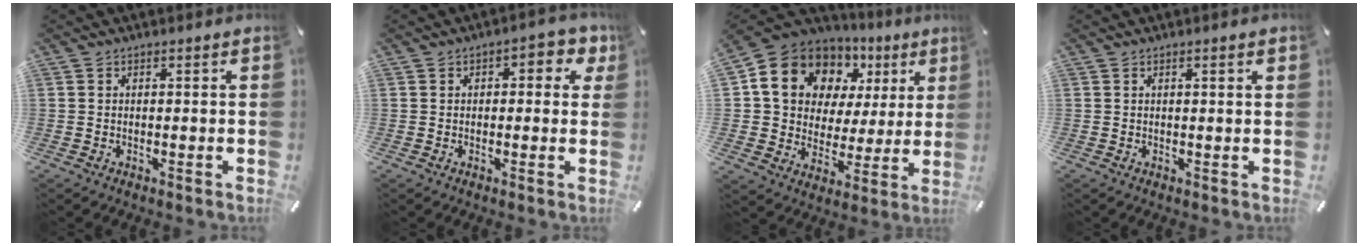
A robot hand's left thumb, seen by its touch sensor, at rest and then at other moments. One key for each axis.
{"total": 4.4, "fx": 1.1, "fy": 2.8, "fz": 3.2, "tx": -0.035, "ty": 0.001, "tz": 0.010}
{"total": 15.7, "fx": 6.9, "fy": 12.5, "fz": 6.4, "tx": -0.120, "ty": -0.026, "tz": 0.133}
{"total": 1.3, "fx": 0.6, "fy": 0.1, "fz": 1.1, "tx": -0.022, "ty": 0.001, "tz": 0.009}